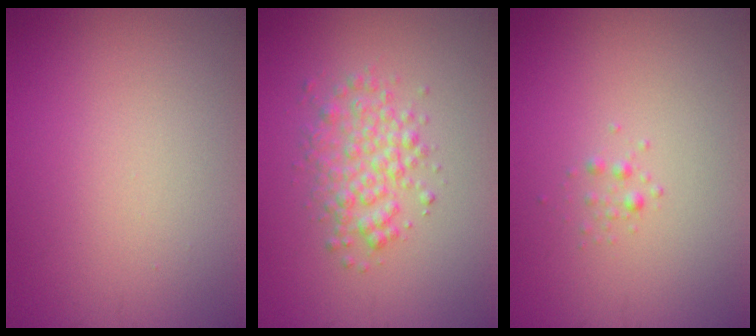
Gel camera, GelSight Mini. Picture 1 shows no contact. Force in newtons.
{"total": 3.0, "press": 3.0, "slide": 0.1}
{"total": 0.7, "press": 0.7, "slide": 0.0}